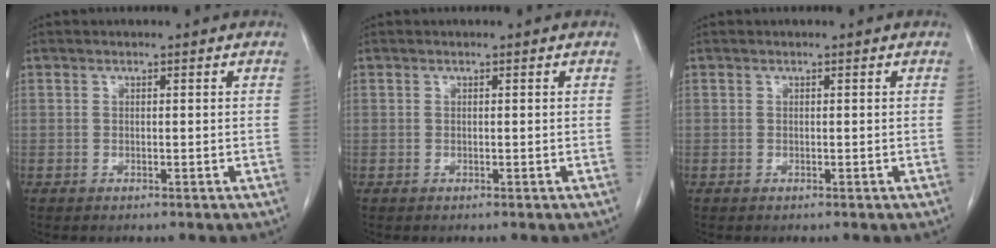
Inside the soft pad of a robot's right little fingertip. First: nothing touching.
{"total": 0.0}
{"total": 0.0}